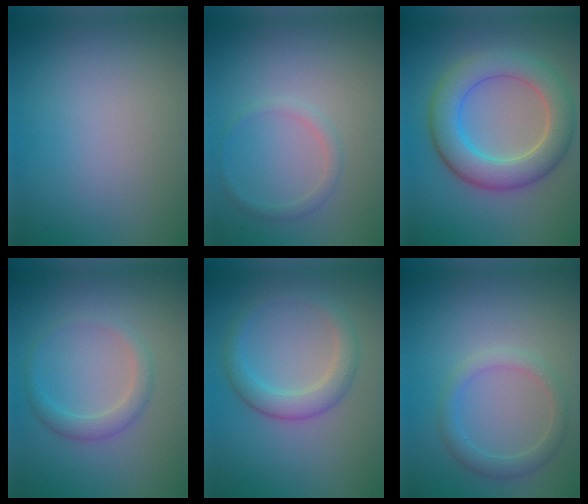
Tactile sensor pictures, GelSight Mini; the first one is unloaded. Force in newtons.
{"total": 1.2, "press": 1.2, "slide": 0.2}
{"total": 6.8, "press": 6.8, "slide": 0.2}
{"total": 2.2, "press": 2.2, "slide": 0.2}
{"total": 3.1, "press": 3.1, "slide": 0.1}
{"total": 2.2, "press": 2.2, "slide": 0.1}